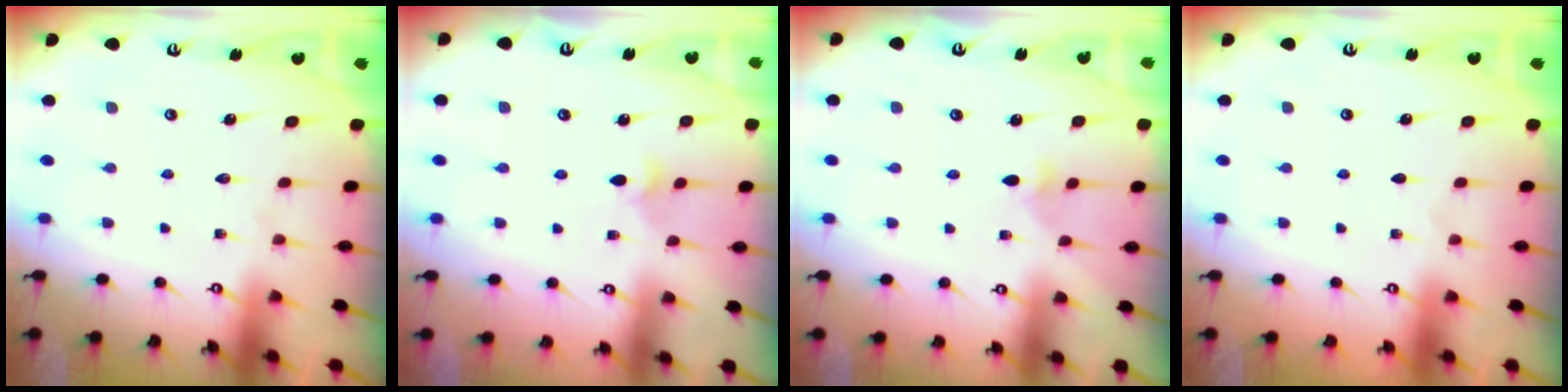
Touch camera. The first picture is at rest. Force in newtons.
{"total": 3.4, "press": 3.3, "slide": 0.7}
{"total": 2.3, "press": 2.3, "slide": 0.4}
{"total": 0.0}